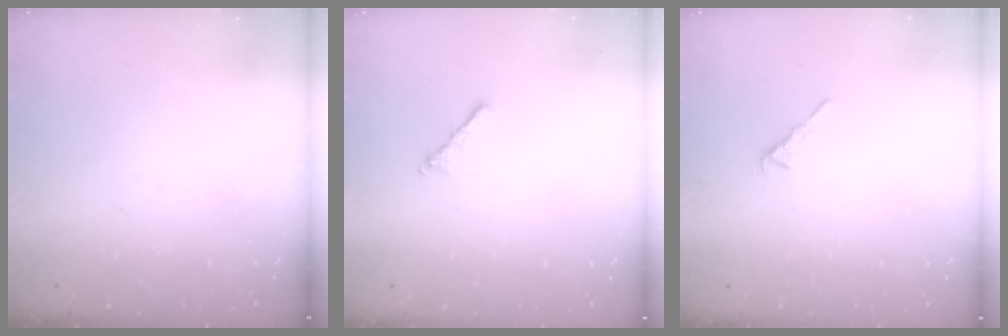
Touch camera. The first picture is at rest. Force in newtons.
{"total": 1.0, "press": 0.9, "slide": 0.4}
{"total": 3.1, "press": 3.0, "slide": 0.8}